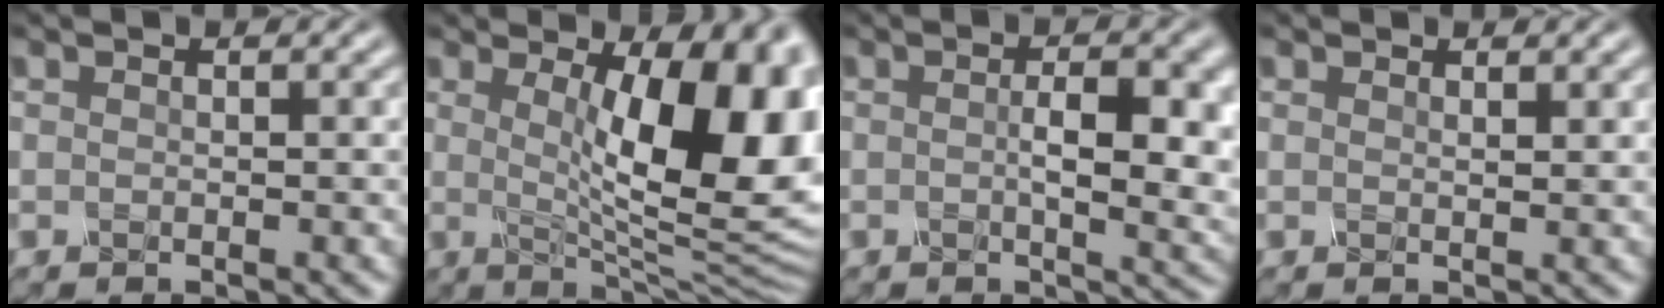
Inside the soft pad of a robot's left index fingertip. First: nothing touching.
{"total": 13.4, "force": [1.7, 4.7, 12.4], "torque": [-0.145, -0.003, 0.024]}
{"total": 6.2, "force": [-0.1, 2.2, 5.8], "torque": [-0.085, -0.008, 0.004]}
{"total": 0.7, "force": [0.6, 0.1, 0.3], "torque": [-0.008, -0.001, 0.012]}